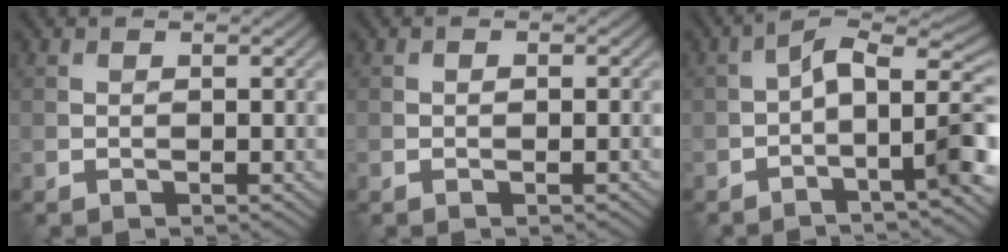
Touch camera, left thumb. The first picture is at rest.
{"total": 0.7, "force": [-0.3, 0.2, 0.6], "torque": [-0.009, 0.001, -0.004]}
{"total": 8.2, "force": [-2.1, 2.8, 7.4], "torque": [-0.103, 0.014, -0.044]}